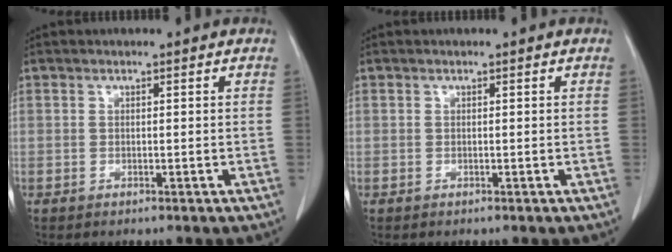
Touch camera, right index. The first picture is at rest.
{"total": 0.0}